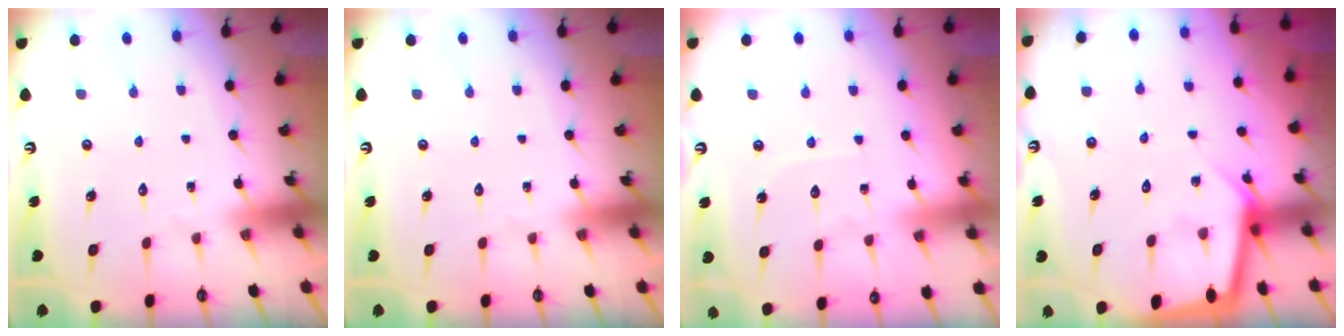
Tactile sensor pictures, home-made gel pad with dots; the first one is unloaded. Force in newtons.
{"total": 0.0}
{"total": 4.4, "press": 4.3, "slide": 0.3}
{"total": 4.9, "press": 4.9, "slide": 0.5}